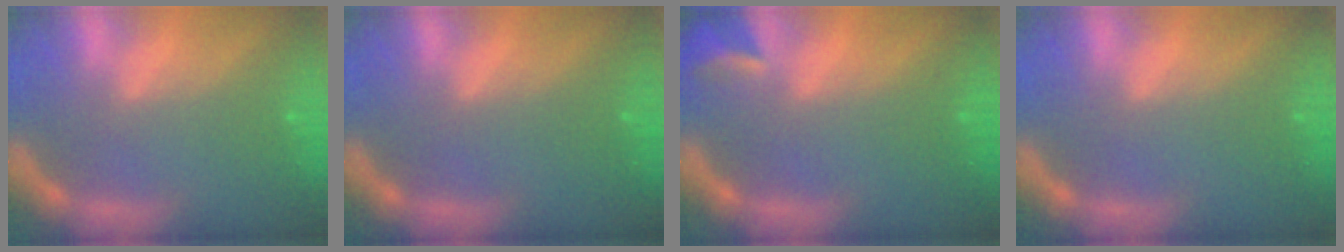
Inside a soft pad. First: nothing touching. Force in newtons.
{"total": 0.0}
{"total": 2.4}
{"total": 0.0}